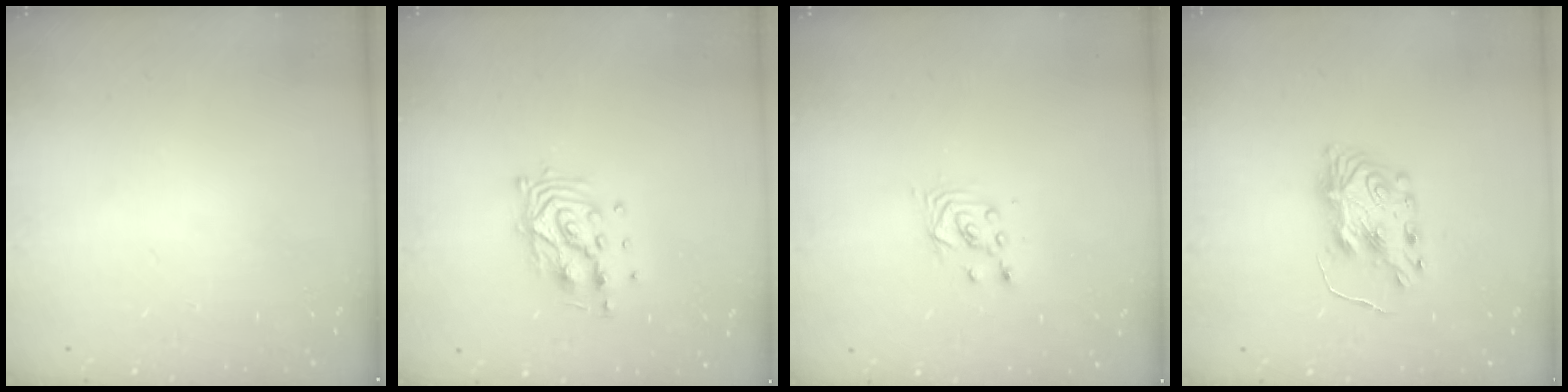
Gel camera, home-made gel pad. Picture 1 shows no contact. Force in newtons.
{"total": 10.6, "press": 10.6, "slide": 0.9}
{"total": 2.6, "press": 2.6, "slide": 0.1}
{"total": 8.8, "press": 8.8, "slide": 0.6}